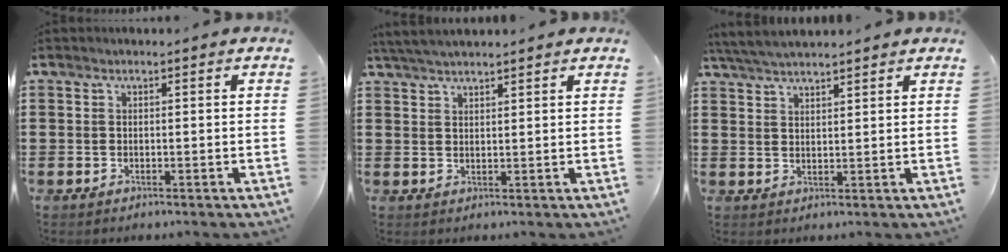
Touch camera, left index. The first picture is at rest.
{"total": 3.2, "force": [2.9, 0.3, 1.2], "torque": [-0.030, 0.001, 0.056]}
{"total": 4.0, "force": [3.8, 0.2, 1.3], "torque": [-0.036, -0.006, 0.071]}